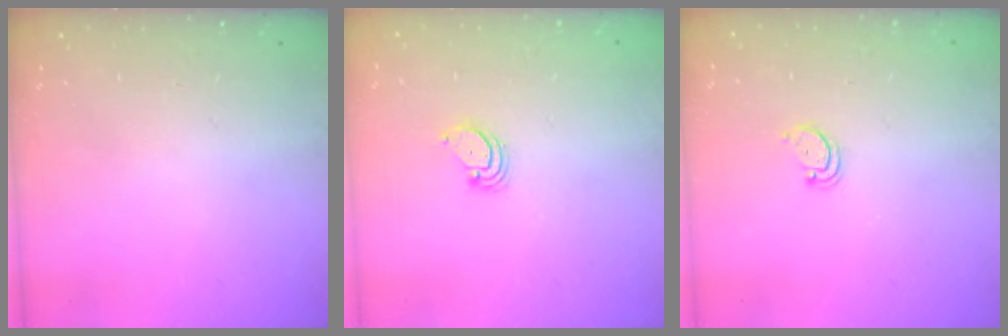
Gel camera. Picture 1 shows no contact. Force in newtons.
{"total": 2.2, "press": 2.2, "slide": 0.3}
{"total": 2.2, "press": 2.1, "slide": 0.4}